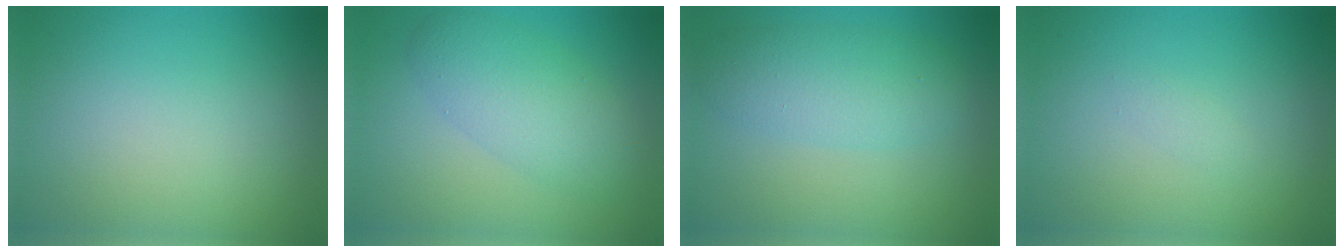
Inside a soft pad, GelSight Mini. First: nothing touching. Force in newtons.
{"total": 4.9, "press": 4.9, "slide": 0.1}
{"total": 4.3, "press": 4.3, "slide": 0.1}
{"total": 0.7, "press": 0.6, "slide": 0.1}